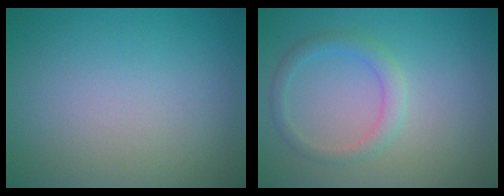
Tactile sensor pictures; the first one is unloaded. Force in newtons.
{"total": 2.1, "press": 2.1, "slide": 0.2}